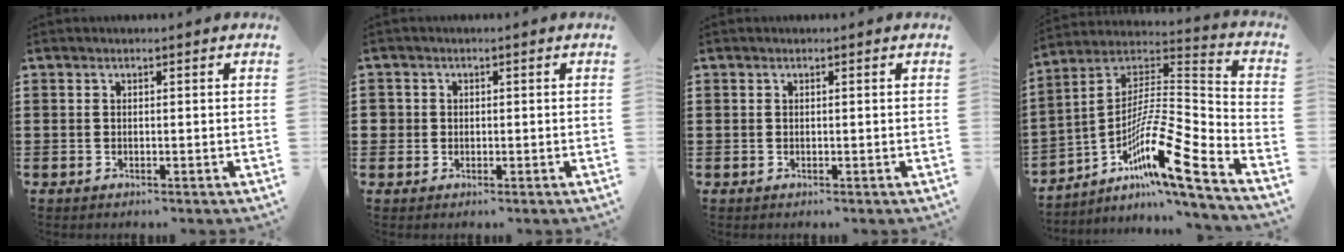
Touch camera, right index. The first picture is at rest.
{"total": 1.5, "force": [0.1, 1.5, 0.1], "torque": [-0.009, 0.008, -0.001]}
{"total": 0.0}
{"total": 12.4, "force": [-7.1, 1.4, 10.1], "torque": [-0.187, -0.021, -0.144]}